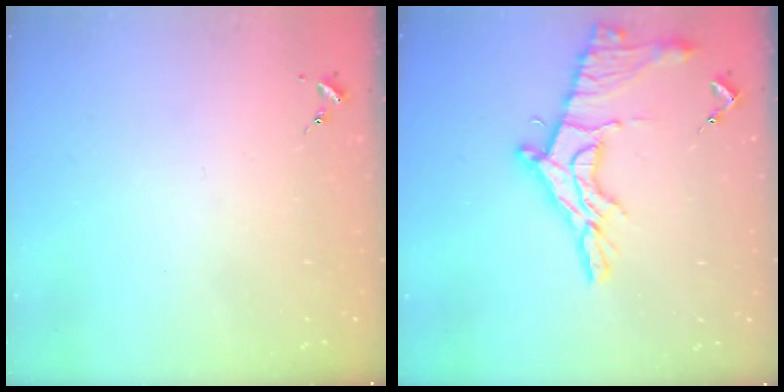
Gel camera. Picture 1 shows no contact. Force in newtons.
{"total": 17.8, "press": 17.8, "slide": 1.2}